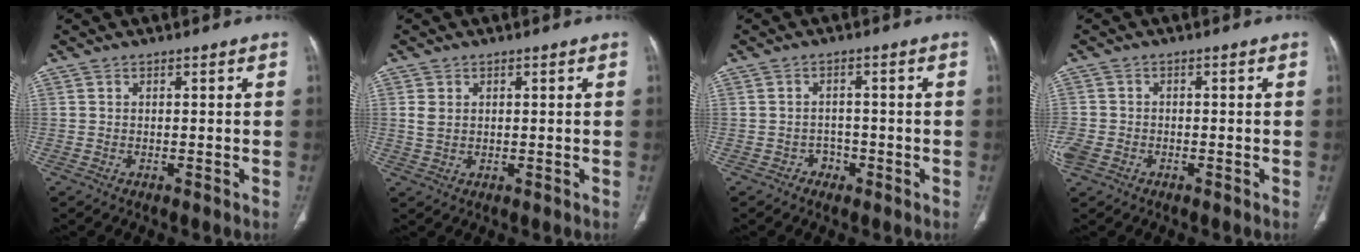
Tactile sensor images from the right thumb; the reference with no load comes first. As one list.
[{"total": 2.3, "force": [0.6, 1.8, 1.4], "torque": [-0.028, -0.001, 0.019]}, {"total": 2.2, "force": [-1.3, 1.8, 0.3], "torque": [0.005, 0.015, -0.023]}, {"total": 4.2, "force": [-1.8, 3.2, 2.0], "torque": [-0.055, 0.009, -0.032]}]